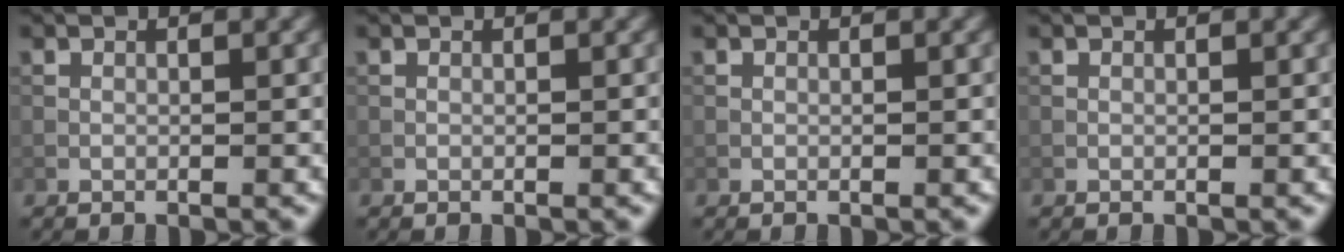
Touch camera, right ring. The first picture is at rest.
{"total": 0.0}
{"total": 0.0}
{"total": 0.0}